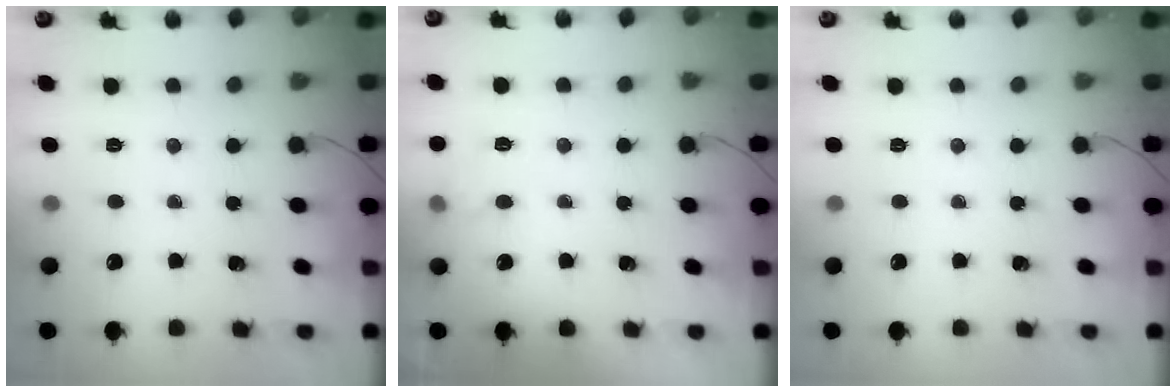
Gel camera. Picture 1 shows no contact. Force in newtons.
{"total": 9.5, "press": 9.4, "slide": 1.7}
{"total": 0.0}